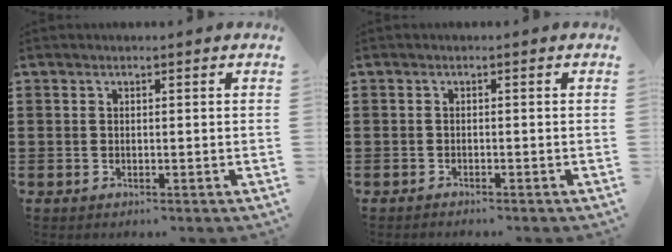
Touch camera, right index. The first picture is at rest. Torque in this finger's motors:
{"motor_torque": [-0.78, 0.78, -0.03, -0.04]}